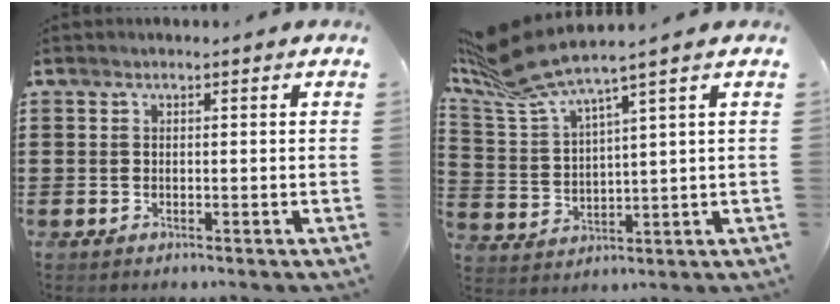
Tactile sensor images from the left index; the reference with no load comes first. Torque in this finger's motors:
{"motor_torque": [-0.08, -0.04, 0.08, 0.01]}